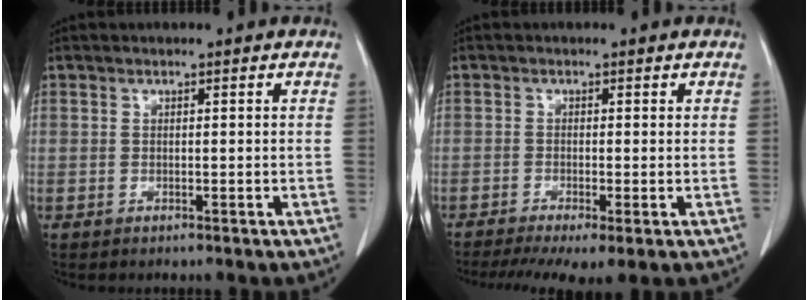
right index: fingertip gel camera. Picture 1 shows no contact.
{"total": 7.1, "force": [-4.4, 1.6, 5.3], "torque": [-0.087, -0.014, -0.074]}